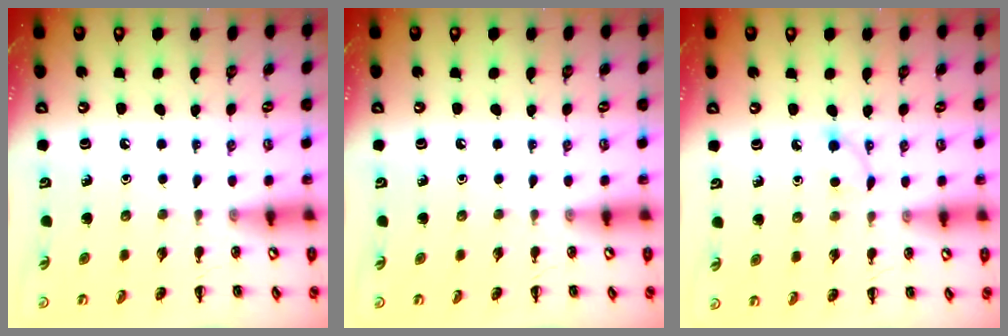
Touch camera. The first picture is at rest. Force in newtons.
{"total": 0.0}
{"total": 2.8, "press": 2.7, "slide": 0.9}